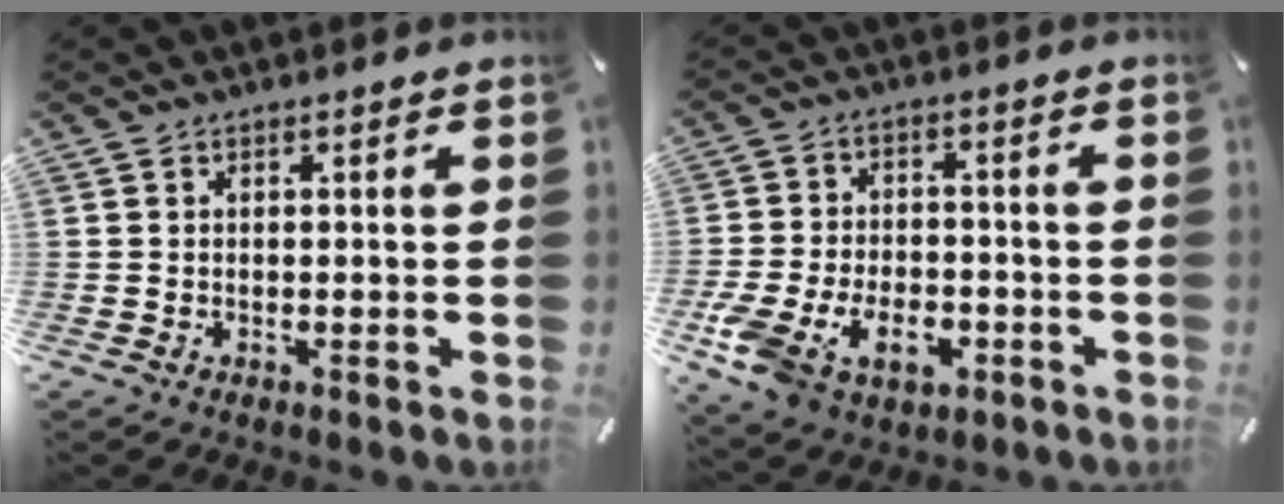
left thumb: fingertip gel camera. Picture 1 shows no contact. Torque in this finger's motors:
{"motor_torque": [0.57, 2.32, 0.17, 0.16, 0.17]}